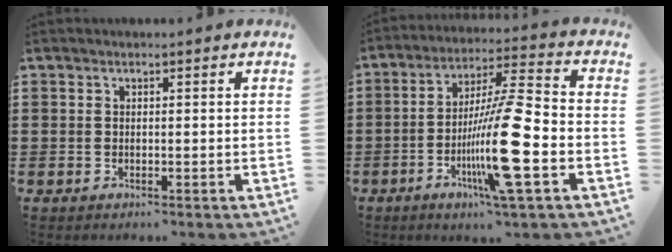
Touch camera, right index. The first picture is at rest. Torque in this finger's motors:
{"motor_torque": [2.14, 0.00, 1.05, 0.21]}